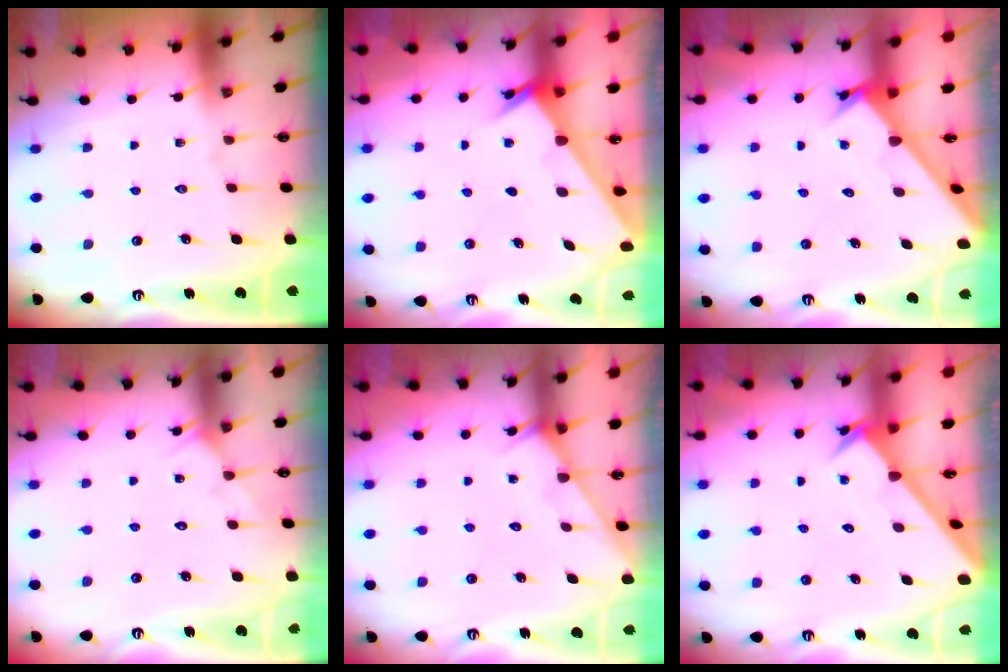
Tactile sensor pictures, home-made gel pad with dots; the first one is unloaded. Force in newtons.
{"total": 2.3, "press": 2.3, "slide": 0.3}
{"total": 2.8, "press": 2.8, "slide": 0.3}
{"total": 4.3, "press": 4.3, "slide": 0.5}
{"total": 5.0, "press": 5.0, "slide": 0.4}
{"total": 2.6, "press": 2.6, "slide": 0.2}